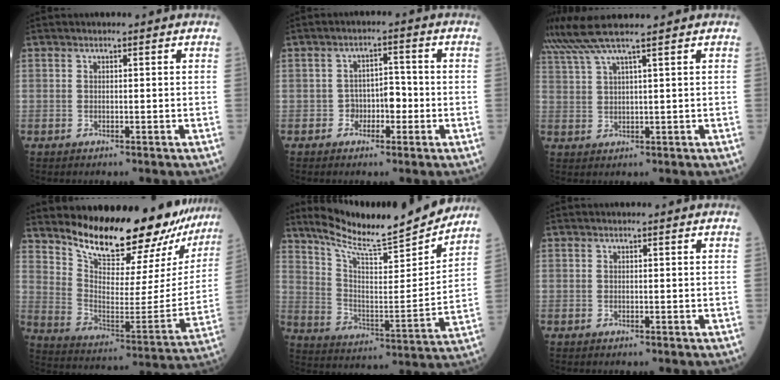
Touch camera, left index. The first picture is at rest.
{"total": 3.6, "force": [-1.2, 2.4, 2.4], "torque": [-0.033, 0.015, -0.024]}
{"total": 7.4, "force": [6.1, -1.7, 3.8], "torque": [-0.076, 0.021, 0.114]}
{"total": 25.4, "force": [22.6, 3.9, 11.0], "torque": [-0.182, -0.093, 0.313]}
{"total": 19.7, "force": [18.0, 0.6, 7.9], "torque": [-0.139, -0.034, 0.278]}
{"total": 0.0}